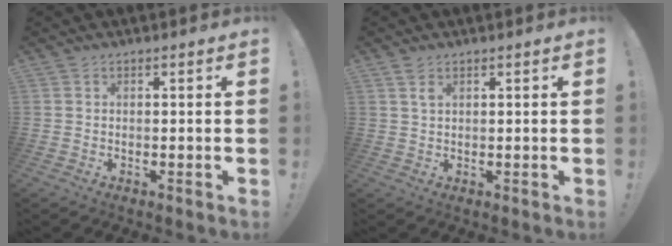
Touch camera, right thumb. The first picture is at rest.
{"total": 2.0, "force": [1.1, 0.8, 1.4], "torque": [-0.024, 0.001, 0.019]}